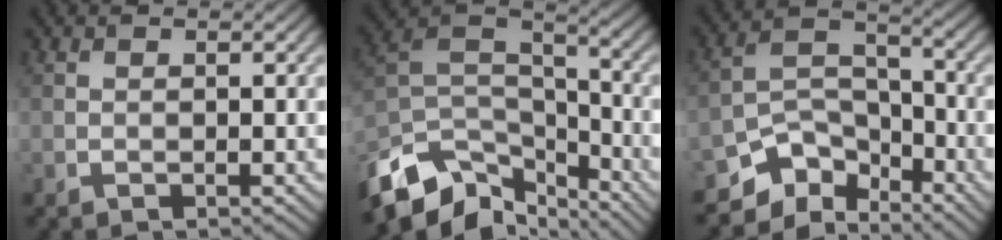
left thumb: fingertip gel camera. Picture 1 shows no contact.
{"total": 12.7, "force": [-8.8, 6.2, 6.7], "torque": [-0.172, -0.014, -0.161]}
{"total": 8.3, "force": [-6.2, 4.4, 3.2], "torque": [-0.055, -0.003, -0.124]}